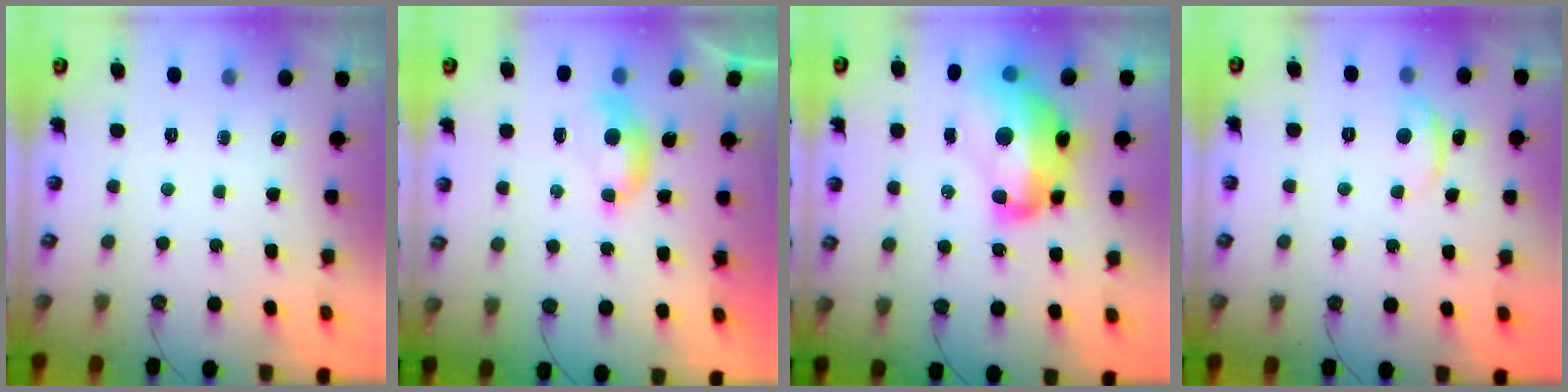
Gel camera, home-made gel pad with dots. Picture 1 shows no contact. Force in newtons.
{"total": 1.6, "press": 1.4, "slide": 0.6}
{"total": 14.1, "press": 14.0, "slide": 1.9}
{"total": 1.7, "press": 1.6, "slide": 0.6}